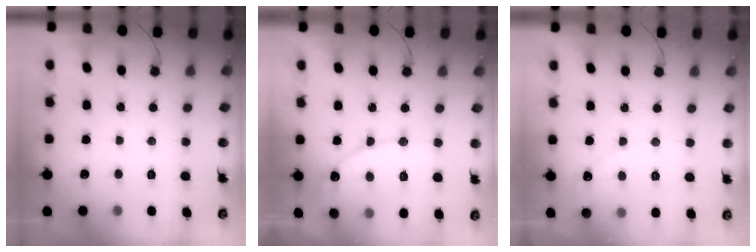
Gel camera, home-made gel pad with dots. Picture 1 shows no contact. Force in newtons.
{"total": 10.7, "press": 10.6, "slide": 1.0}
{"total": 2.3, "press": 2.3, "slide": 0.1}